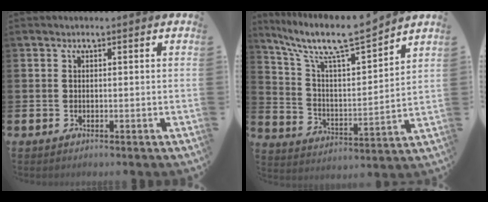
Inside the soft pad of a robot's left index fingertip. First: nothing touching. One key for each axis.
{"total": 10.1, "fx": 9.0, "fy": 1.2, "fz": 4.5, "tx": -0.121, "ty": -0.063, "tz": 0.150}